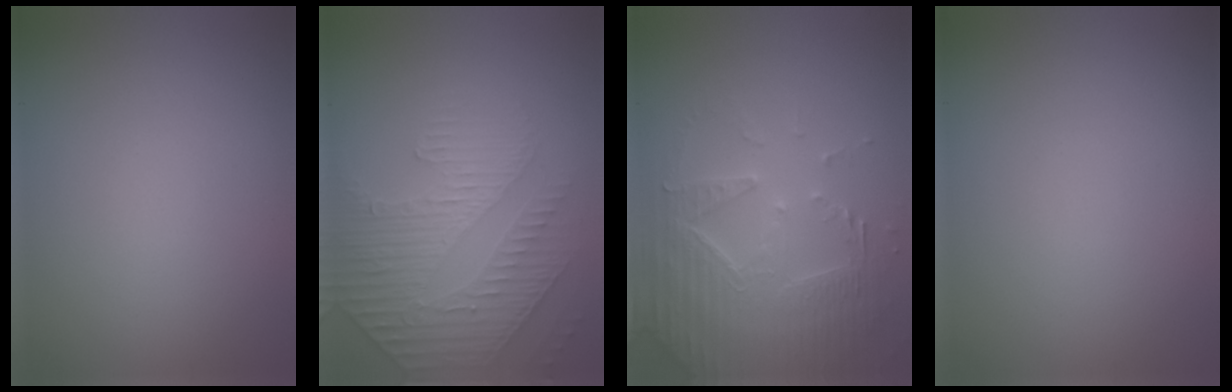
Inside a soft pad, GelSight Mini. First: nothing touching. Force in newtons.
{"total": 4.5, "press": 3.5, "slide": 2.9}
{"total": 4.8, "press": 4.4, "slide": 2.0}
{"total": 0.0}